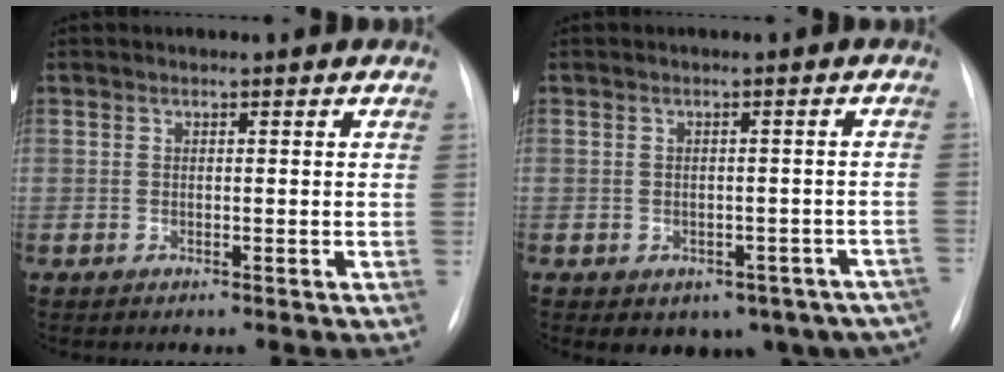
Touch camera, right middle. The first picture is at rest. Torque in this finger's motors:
{"motor_torque": [1.07, -1.07, 0.18, 0.07]}